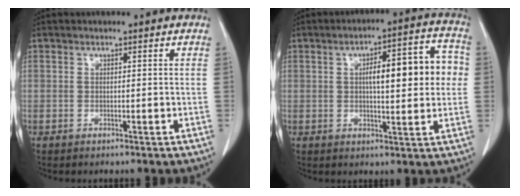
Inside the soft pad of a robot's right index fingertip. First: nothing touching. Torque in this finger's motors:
{"motor_torque": [0.42, 0.06, 0.33, 0.06]}